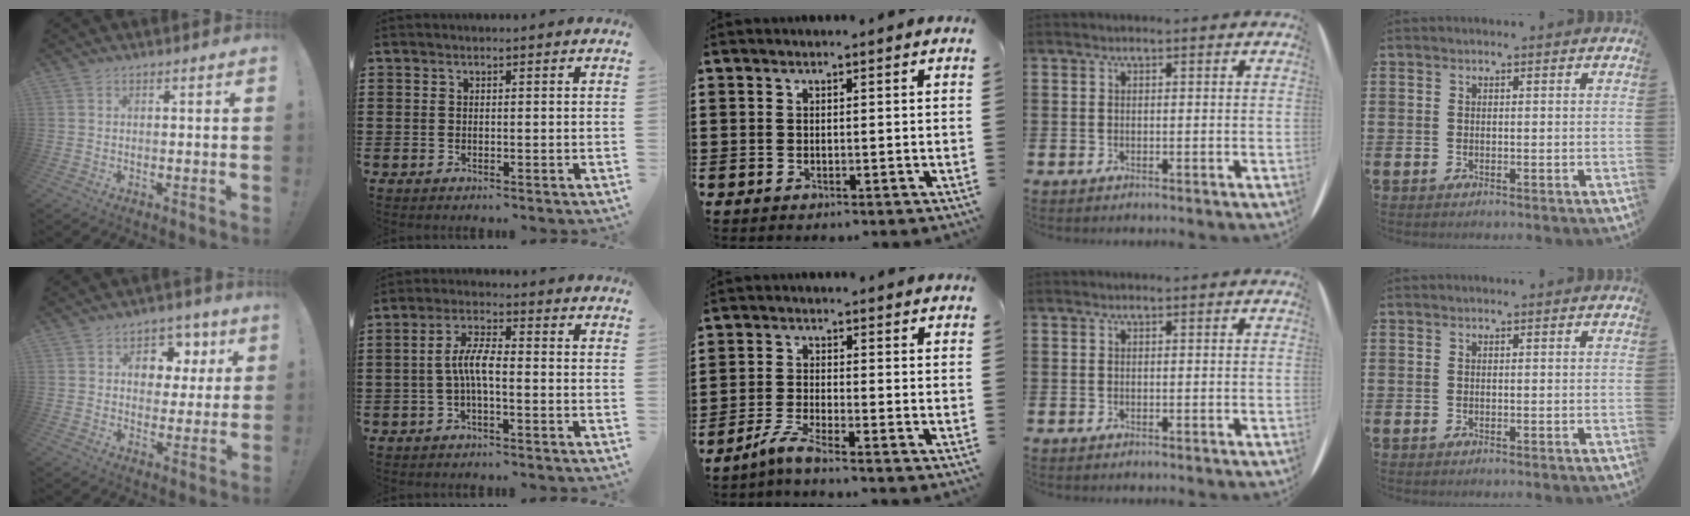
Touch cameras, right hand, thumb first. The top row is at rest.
{"thumb": {"total": 8.7, "force": [3.2, 7.2, 3.6], "torque": [-0.037, -0.017, 0.062]}, "index": {"total": 5.5, "force": [-1.1, 1.5, 5.2], "torque": [-0.112, -0.001, -0.026]}, "middle": {"total": 3.6, "force": [-3.0, 0.0, 2.1], "torque": [-0.057, -0.007, -0.062]}}